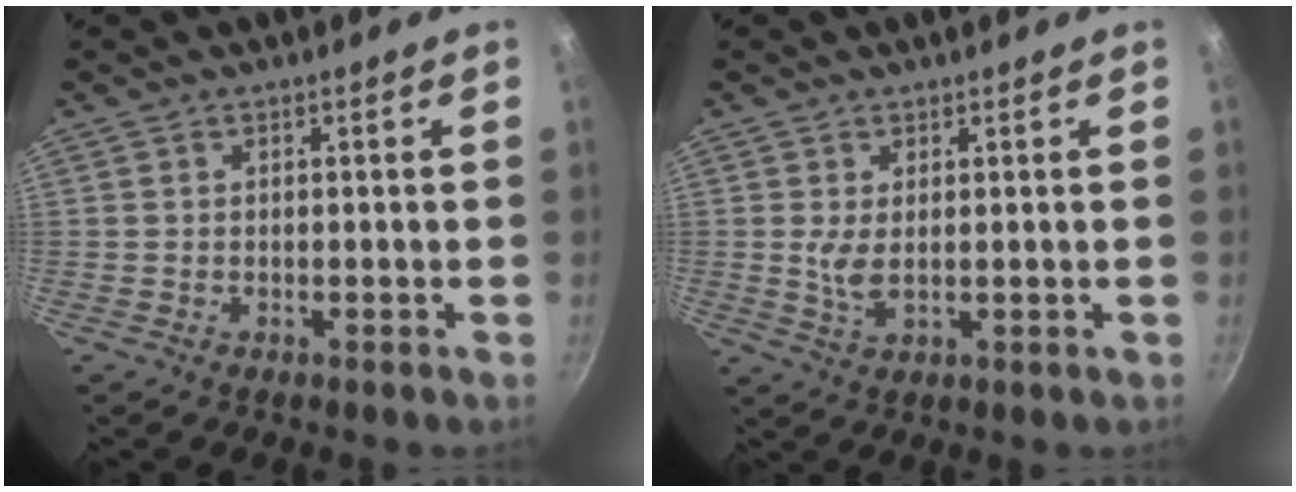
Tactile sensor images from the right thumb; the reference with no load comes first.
{"total": 3.4, "force": [0.6, 1.4, 3.0], "torque": [-0.062, -0.010, 0.017]}